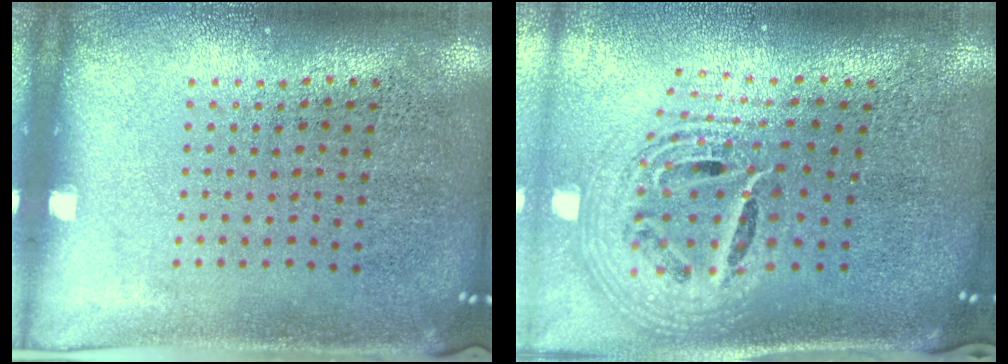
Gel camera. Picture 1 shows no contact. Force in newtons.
{"total": 2.5, "press": 1.8, "slide": 1.8}